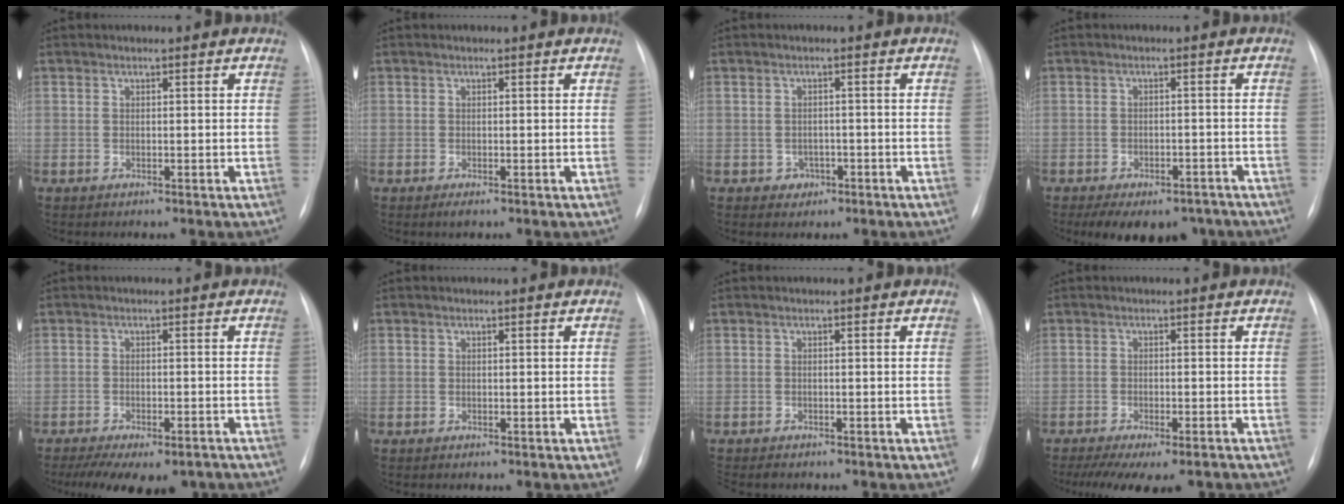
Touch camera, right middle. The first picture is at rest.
{"total": 0.7, "force": [-0.4, 0.2, 0.6], "torque": [-0.009, -0.002, -0.005]}
{"total": 1.9, "force": [-0.9, 1.6, 0.4], "torque": [0.000, 0.007, -0.009]}
{"total": 12.3, "force": [-9.0, 6.3, 5.4], "torque": [-0.086, 0.007, -0.112]}
{"total": 12.7, "force": [-9.5, 5.1, 6.8], "torque": [-0.124, -0.013, -0.126]}
{"total": 0.0}
{"total": 3.2, "force": [-2.7, 1.2, 1.2], "torque": [-0.015, -0.006, -0.035]}
{"total": 12.2, "force": [-9.7, 3.3, 6.6], "torque": [-0.114, -0.017, -0.132]}